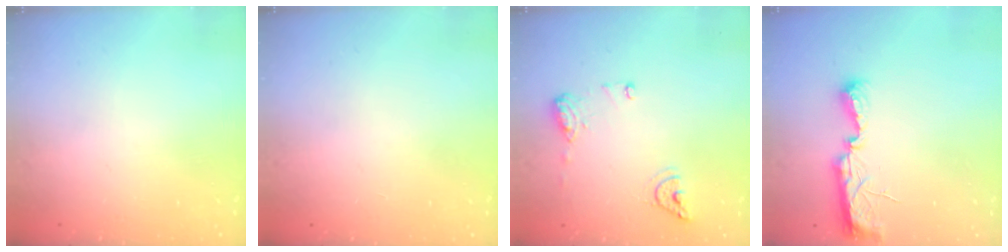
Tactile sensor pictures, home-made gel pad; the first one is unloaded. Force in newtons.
{"total": 1.1, "press": 0.9, "slide": 0.6}
{"total": 9.1, "press": 9.1, "slide": 1.1}
{"total": 10.6, "press": 9.2, "slide": 5.3}